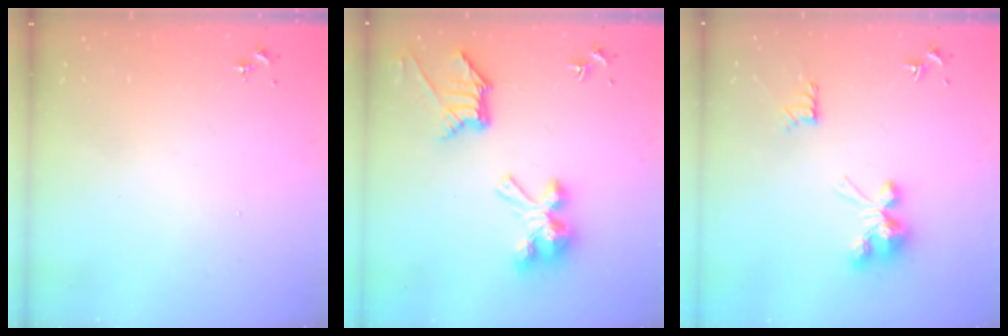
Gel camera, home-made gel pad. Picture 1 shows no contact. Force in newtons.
{"total": 12.1, "press": 12.0, "slide": 1.4}
{"total": 9.9, "press": 9.9, "slide": 0.4}